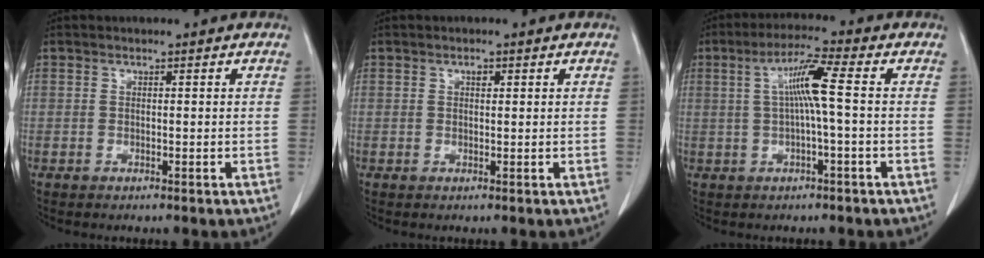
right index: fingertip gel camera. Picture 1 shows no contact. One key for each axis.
{"total": 0.9, "fx": 0.4, "fy": 0.5, "fz": 0.7, "tx": -0.012, "ty": -0.001, "tz": 0.006}
{"total": 6.6, "fx": 0.6, "fy": -0.1, "fz": 6.5, "tx": -0.124, "ty": 0.014, "tz": 0.010}